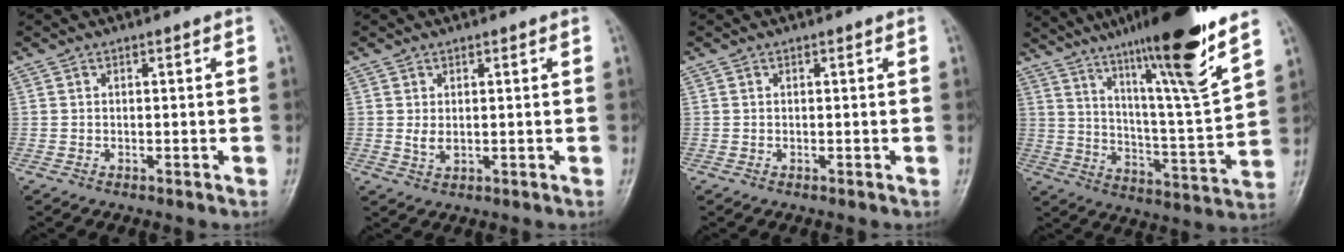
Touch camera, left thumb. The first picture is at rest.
{"total": 2.4, "force": [0.8, 1.4, 1.8], "torque": [-0.026, -0.009, 0.019]}
{"total": 0.0}
{"total": 22.1, "force": [15.2, 1.0, 16.0], "torque": [-0.230, -0.066, 0.246]}